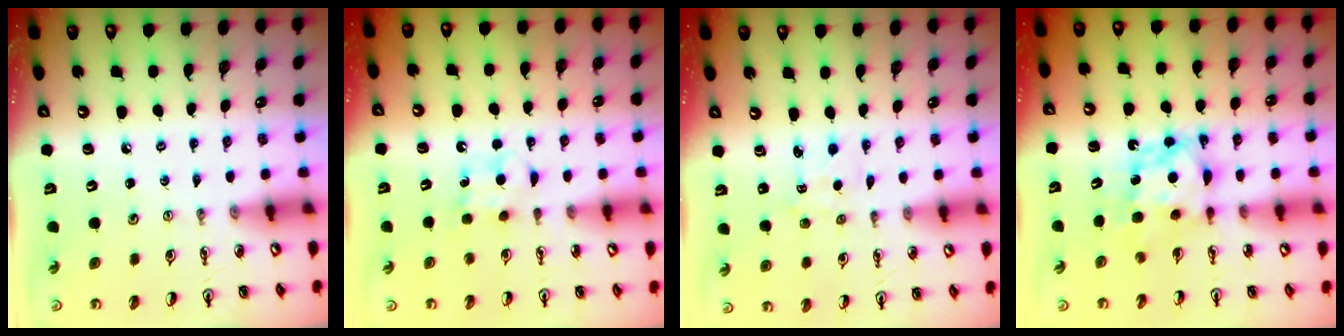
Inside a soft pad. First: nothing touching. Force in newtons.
{"total": 5.7, "press": 5.6, "slide": 1.2}
{"total": 1.8, "press": 1.7, "slide": 0.3}
{"total": 6.5, "press": 6.5, "slide": 0.4}